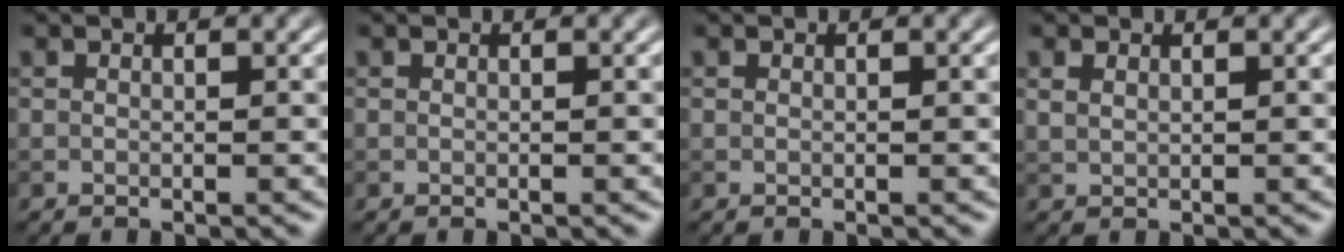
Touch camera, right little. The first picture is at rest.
{"total": 0.0}
{"total": 0.0}
{"total": 1.0, "force": [0.6, 0.5, 0.6], "torque": [-0.018, -0.001, 0.018]}